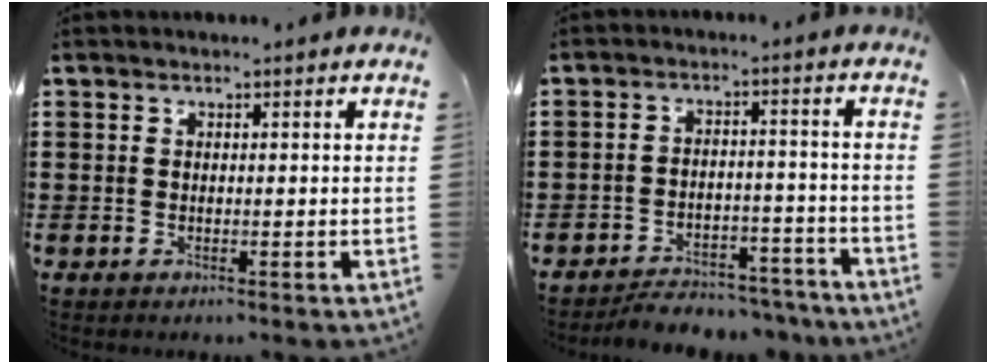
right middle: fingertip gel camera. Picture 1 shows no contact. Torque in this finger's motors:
{"motor_torque": [1.06, -1.06, 0.17, 0.03]}